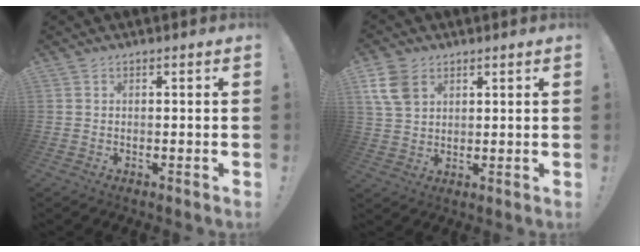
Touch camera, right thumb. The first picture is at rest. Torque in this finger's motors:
{"motor_torque": [0.03, 0.08, 0.18, 0.08, 0.08]}